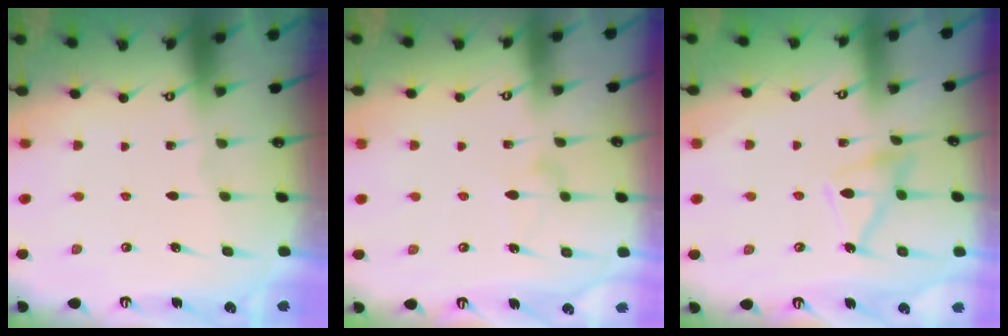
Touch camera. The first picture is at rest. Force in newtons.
{"total": 6.1, "press": 6.1, "slide": 0.3}
{"total": 11.4, "press": 11.4, "slide": 0.7}